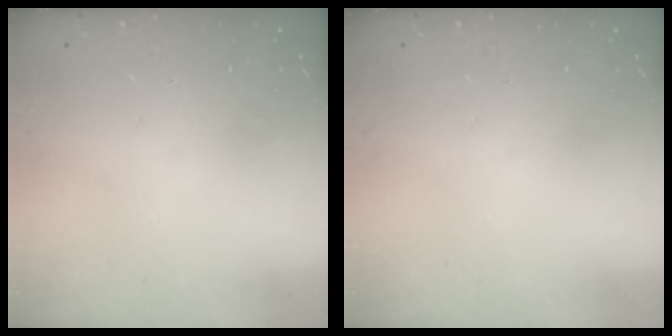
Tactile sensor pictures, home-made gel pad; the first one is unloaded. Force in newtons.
{"total": 0.0}